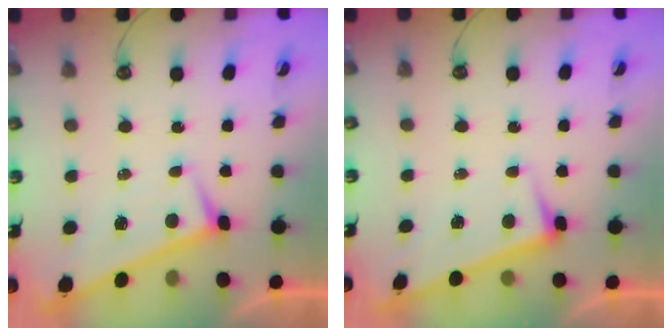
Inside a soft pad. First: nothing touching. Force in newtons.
{"total": 3.0, "press": 3.0, "slide": 0.2}